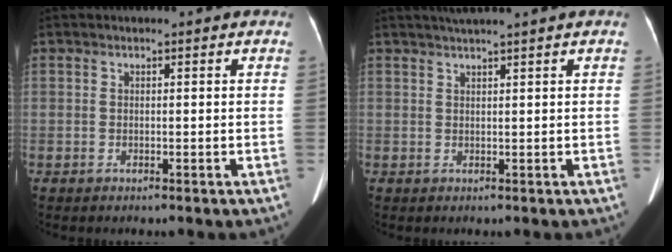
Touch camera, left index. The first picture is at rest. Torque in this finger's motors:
{"motor_torque": [-0.42, -0.91, -0.40, -0.21]}